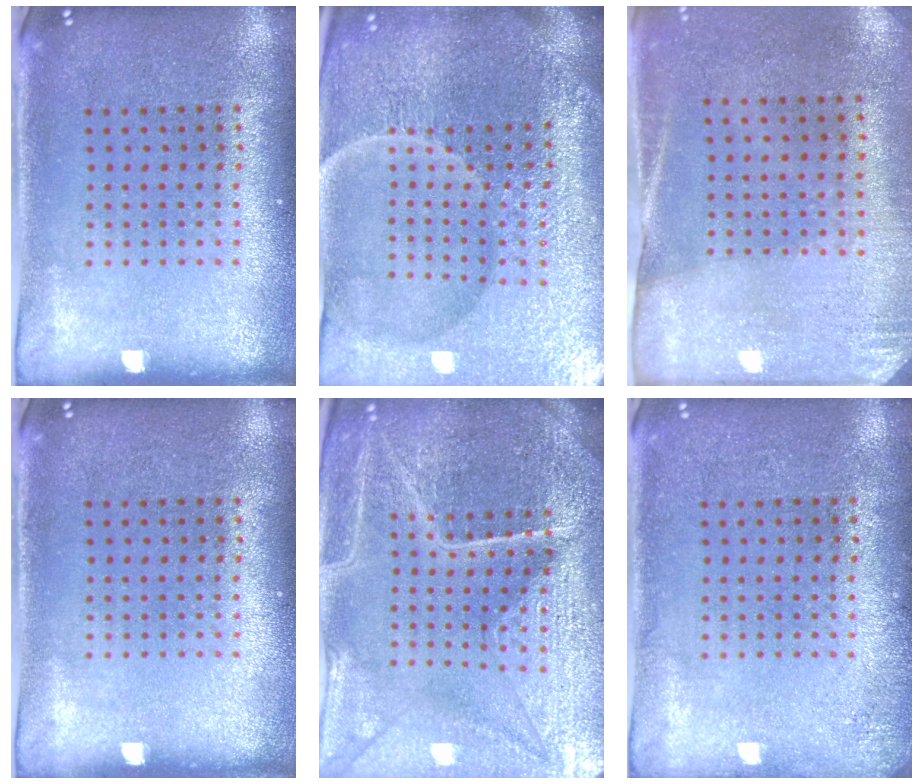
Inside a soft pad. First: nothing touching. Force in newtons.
{"total": 6.4, "press": 5.7, "slide": 2.9}
{"total": 2.7, "press": 2.4, "slide": 1.3}
{"total": 0.0}
{"total": 5.5, "press": 5.0, "slide": 2.1}
{"total": 1.3, "press": 1.3, "slide": 0.2}